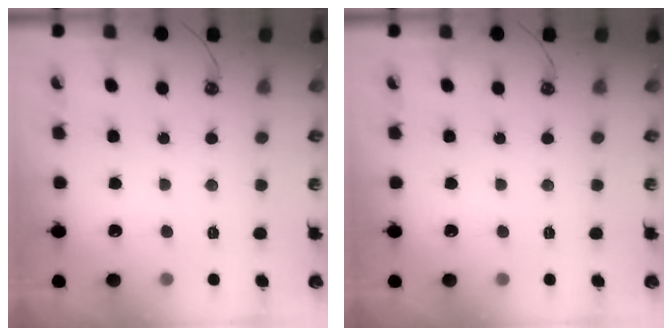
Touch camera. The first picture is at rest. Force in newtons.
{"total": 0.0}